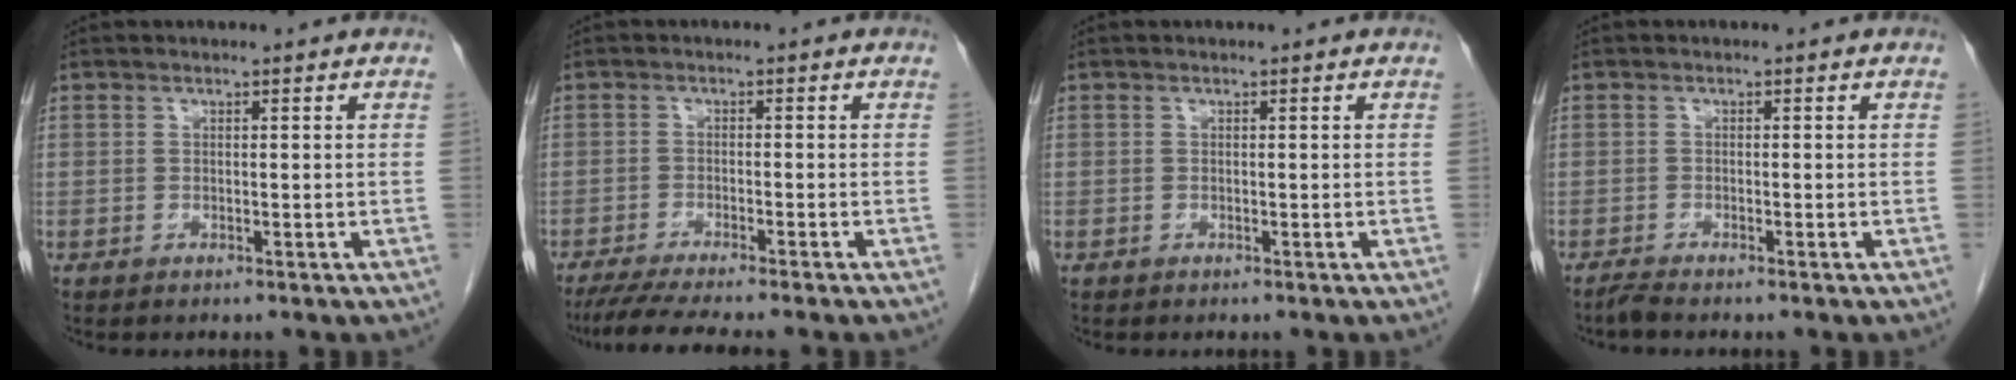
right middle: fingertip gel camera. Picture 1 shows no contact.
{"total": 8.3, "force": [-7.1, -0.5, 4.3], "torque": [-0.057, -0.021, -0.112]}
{"total": 0.0}
{"total": 1.2, "force": [-1.1, -0.2, 0.5], "torque": [-0.016, -0.004, -0.024]}